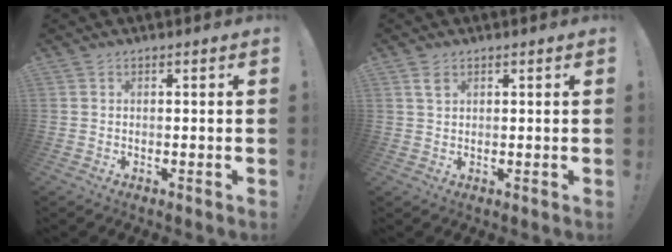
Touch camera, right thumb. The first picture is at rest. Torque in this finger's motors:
{"motor_torque": [0.07, -0.08, 0.20, -0.04, 0.00]}